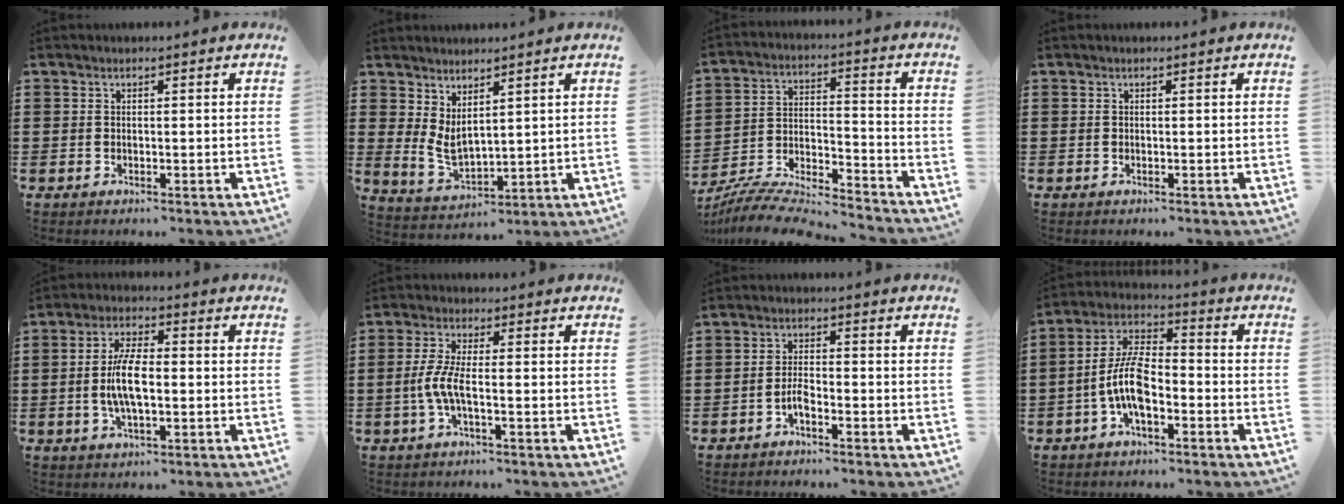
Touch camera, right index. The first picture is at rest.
{"total": 3.7, "force": [2.1, 1.7, 2.4], "torque": [-0.061, -0.010, 0.039]}
{"total": 8.1, "force": [-7.6, 1.0, 2.4], "torque": [-0.051, 0.003, -0.155]}
{"total": 0.0}
{"total": 7.2, "force": [-0.7, 2.8, 6.6], "torque": [-0.144, -0.003, -0.020]}
{"total": 4.9, "force": [-1.4, 1.3, 4.5], "torque": [-0.116, -0.009, -0.036]}
{"total": 2.6, "force": [-1.7, 0.7, 1.8], "torque": [-0.049, -0.001, -0.037]}
{"total": 9.0, "force": [-2.8, 3.9, 7.5], "torque": [-0.182, -0.004, -0.061]}